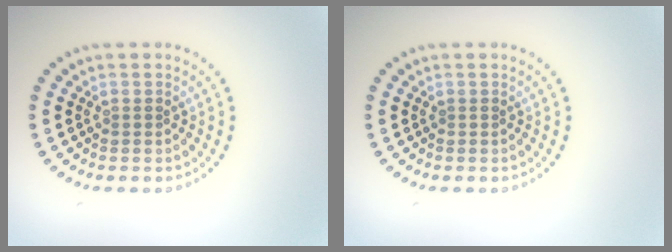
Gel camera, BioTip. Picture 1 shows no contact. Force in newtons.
{"total": 0.0}